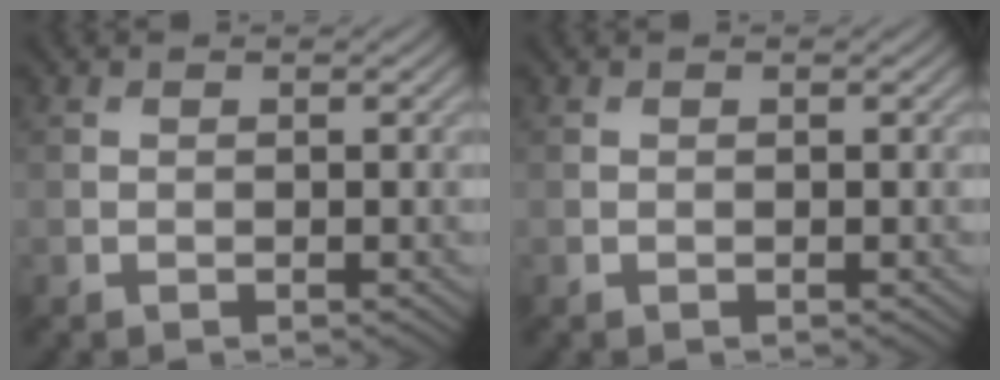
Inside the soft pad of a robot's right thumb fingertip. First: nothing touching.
{"total": 0.0}